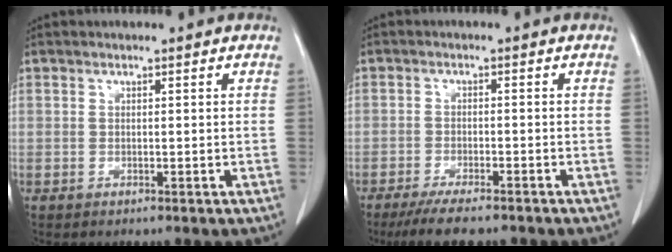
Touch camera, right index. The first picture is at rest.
{"total": 7.6, "force": [-6.3, 1.3, 4.1], "torque": [-0.063, -0.014, -0.098]}